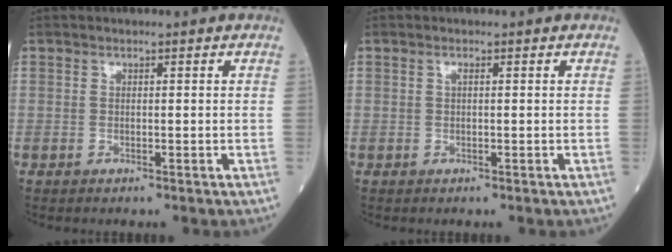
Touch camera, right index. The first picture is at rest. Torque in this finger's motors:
{"motor_torque": [-0.05, -0.02, 0.08, 0.02]}